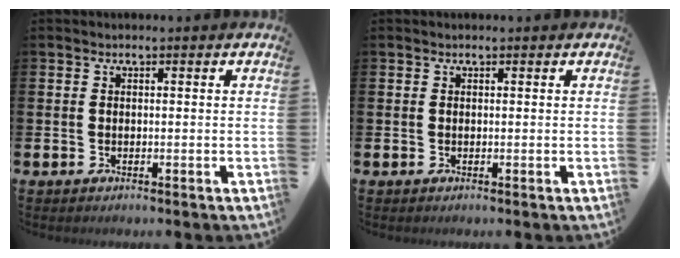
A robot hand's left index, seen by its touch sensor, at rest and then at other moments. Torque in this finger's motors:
{"motor_torque": [-0.01, -2.13, 0.09, 0.00]}